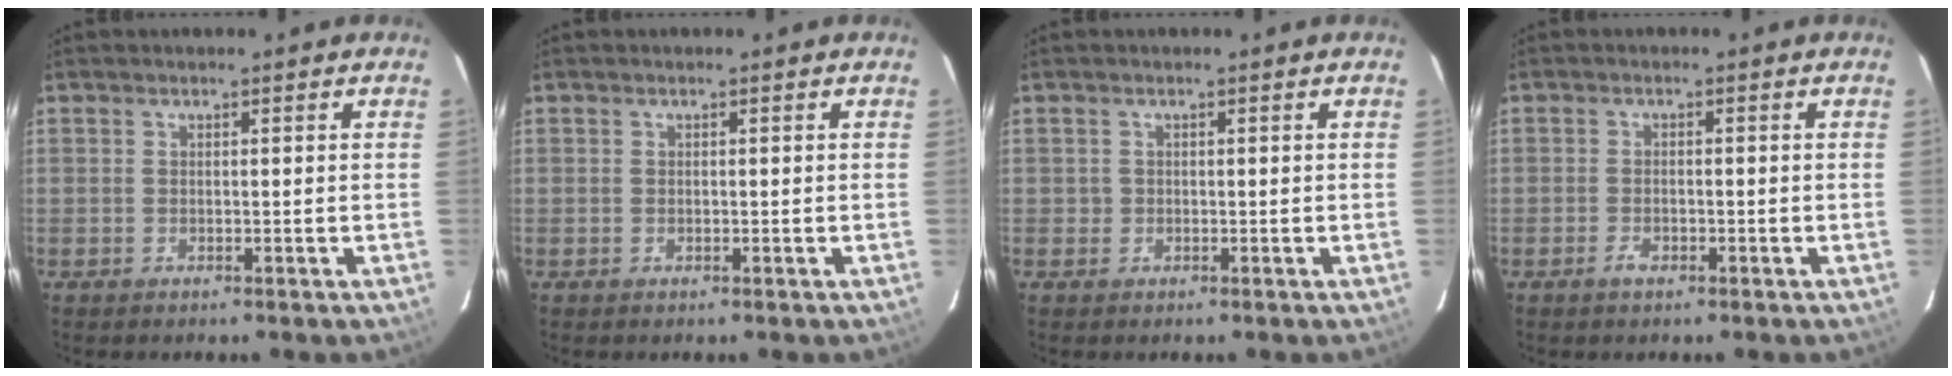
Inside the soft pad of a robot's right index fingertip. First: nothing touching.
{"total": 0.0}
{"total": 0.9, "force": [-0.1, 0.9, 0.0], "torque": [0.003, 0.001, -0.001]}
{"total": 2.0, "force": [-1.2, 1.1, 1.2], "torque": [-0.025, 0.000, -0.022]}